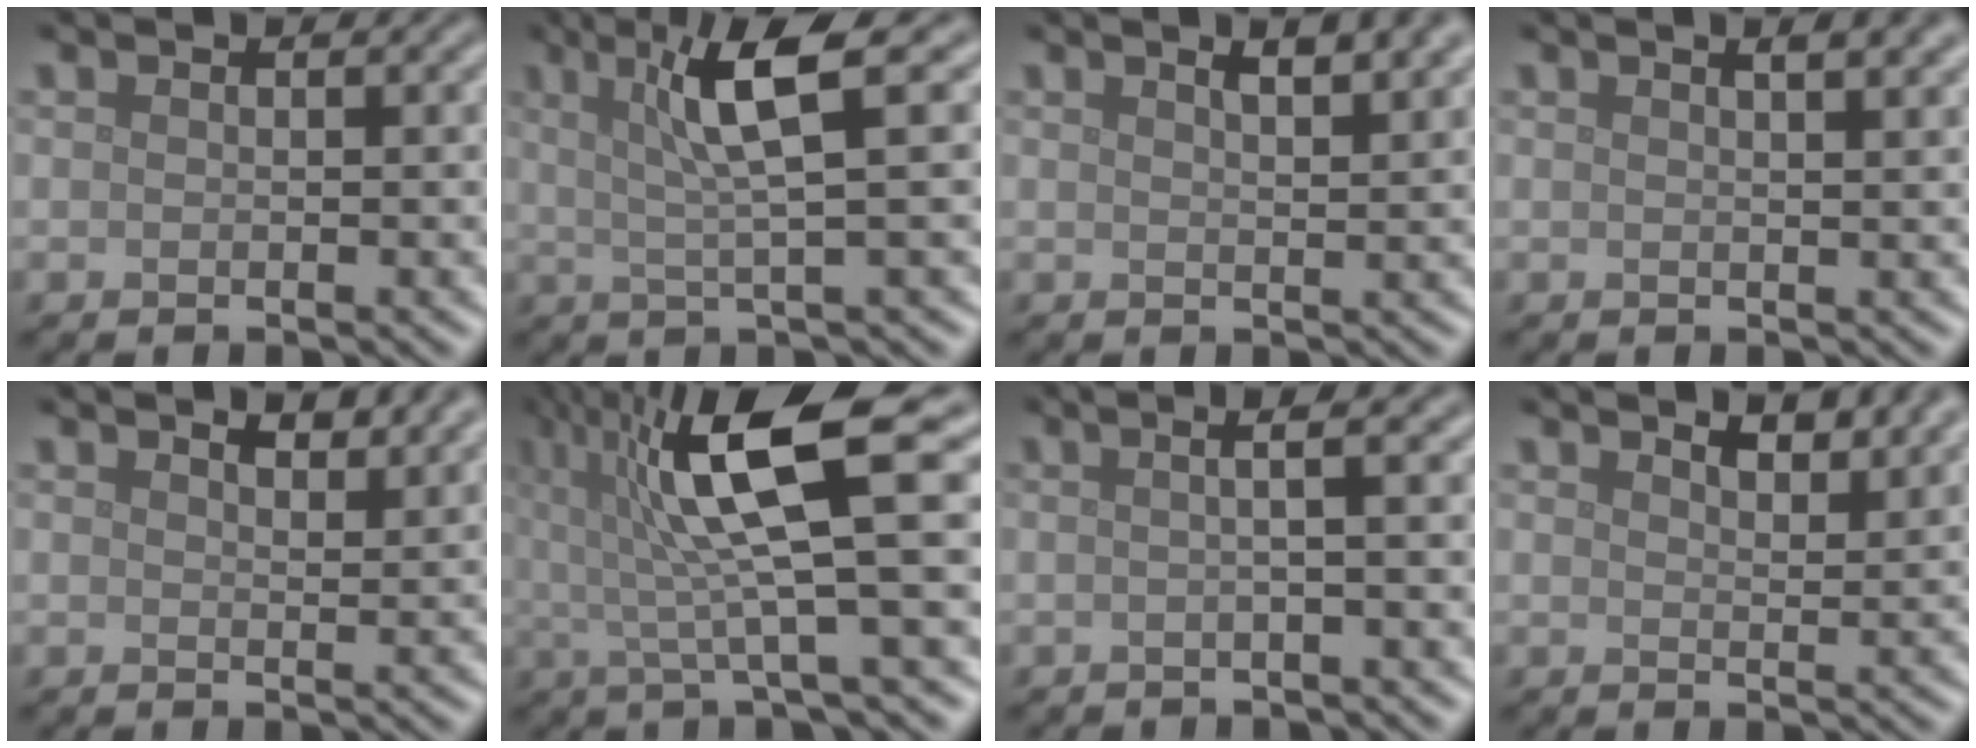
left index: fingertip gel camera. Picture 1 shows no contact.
{"total": 5.8, "force": [2.0, 0.7, 5.4], "torque": [-0.094, 0.008, 0.036]}
{"total": 4.4, "force": [2.8, 1.5, 3.0], "torque": [-0.016, 0.020, 0.017]}
{"total": 3.5, "force": [2.0, 1.4, 2.5], "torque": [-0.005, 0.014, 0.004]}
{"total": 2.2, "force": [1.8, 0.5, 1.2], "torque": [-0.017, -0.002, 0.032]}
{"total": 9.9, "force": [2.4, 2.1, 9.3], "torque": [-0.158, 0.008, 0.040]}
{"total": 3.9, "force": [0.2, 1.4, 3.6], "torque": [-0.026, 0.009, -0.015]}
{"total": 2.8, "force": [2.3, 0.6, 1.4], "torque": [-0.022, -0.003, 0.038]}